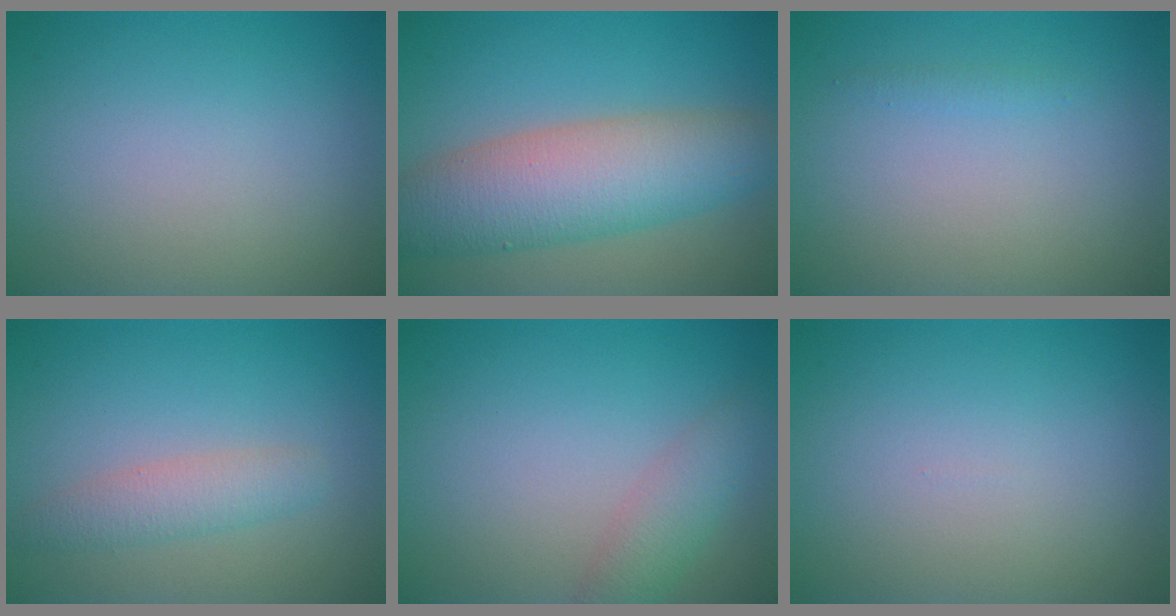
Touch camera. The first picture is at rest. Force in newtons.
{"total": 8.4, "press": 8.4, "slide": 0.3}
{"total": 0.5, "press": 0.5, "slide": 0.0}
{"total": 2.5, "press": 2.5, "slide": 0.1}
{"total": 2.5, "press": 2.5, "slide": 0.1}
{"total": 0.0}